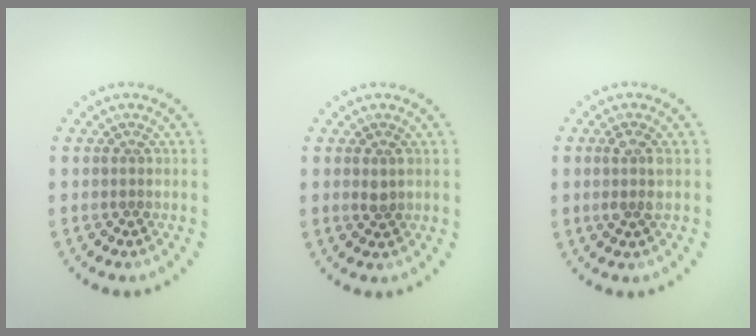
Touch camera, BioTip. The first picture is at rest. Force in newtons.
{"total": 0.8, "press": 0.8, "slide": 0.2}
{"total": 1.7, "press": 1.5, "slide": 0.8}